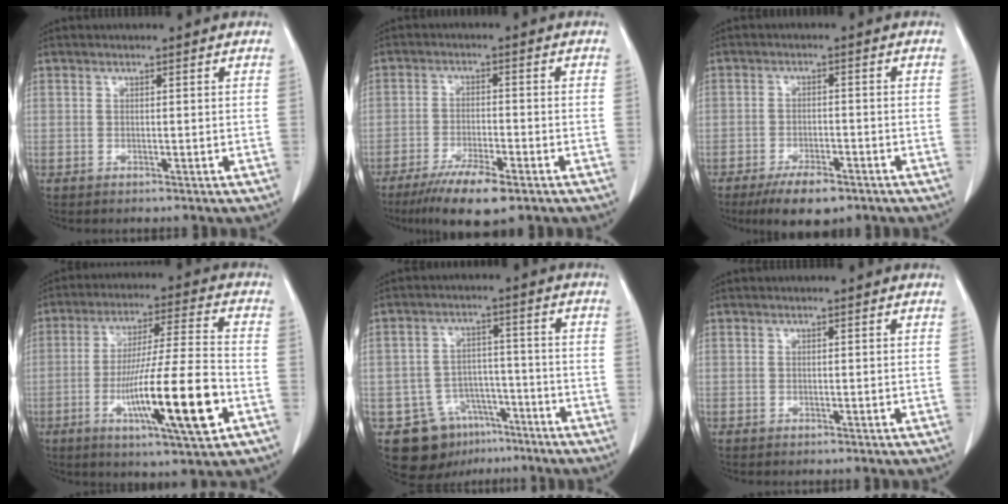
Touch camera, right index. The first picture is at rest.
{"total": 8.7, "force": [-5.8, 1.5, 6.3], "torque": [-0.109, -0.018, -0.096]}
{"total": 6.8, "force": [-4.8, 2.3, 4.3], "torque": [-0.072, -0.007, -0.076]}
{"total": 16.6, "force": [-5.7, 0.7, 15.6], "torque": [-0.273, -0.015, -0.093]}
{"total": 10.7, "force": [-6.4, 7.8, 3.4], "torque": [-0.054, 0.024, -0.093]}
{"total": 0.0}